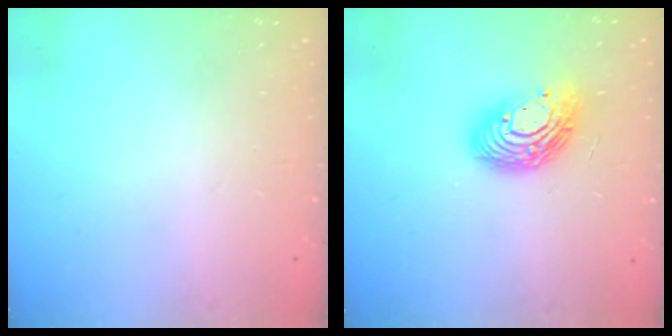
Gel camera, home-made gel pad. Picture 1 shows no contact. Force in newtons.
{"total": 12.9, "press": 12.9, "slide": 1.2}